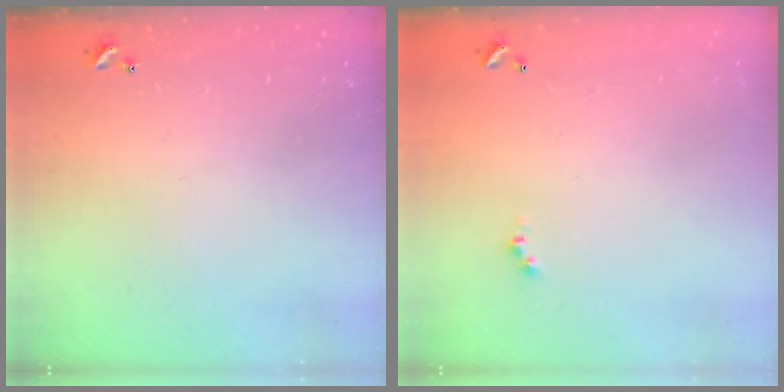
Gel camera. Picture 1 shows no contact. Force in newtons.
{"total": 0.0}